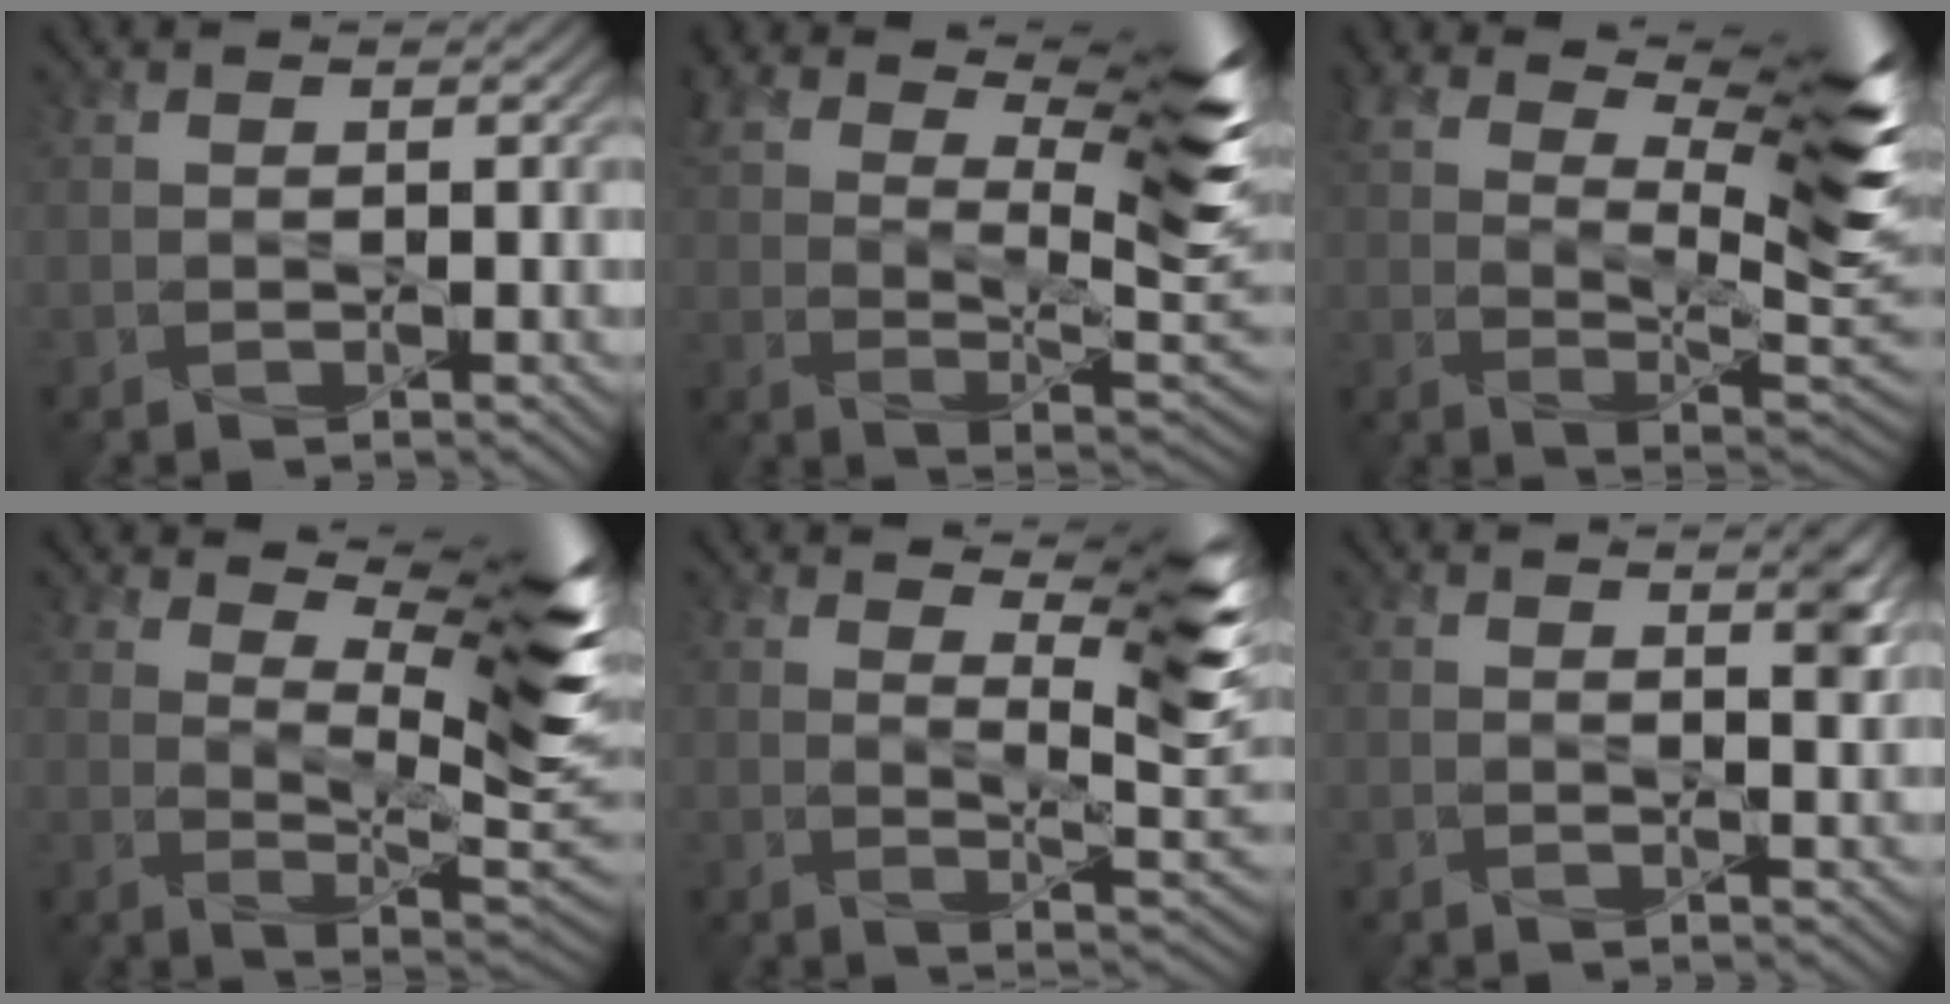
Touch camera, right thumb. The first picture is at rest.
{"total": 15.2, "force": [8.5, 5.0, 11.5], "torque": [-0.218, 0.006, 0.149]}
{"total": 13.7, "force": [7.1, 4.2, 11.0], "torque": [-0.202, 0.005, 0.127]}
{"total": 11.6, "force": [6.1, 3.0, 9.4], "torque": [-0.159, 0.001, 0.106]}
{"total": 10.3, "force": [6.1, 2.1, 8.1], "torque": [-0.136, 0.001, 0.101]}
{"total": 2.6, "force": [1.4, 0.6, 2.1], "torque": [-0.033, -0.003, 0.024]}